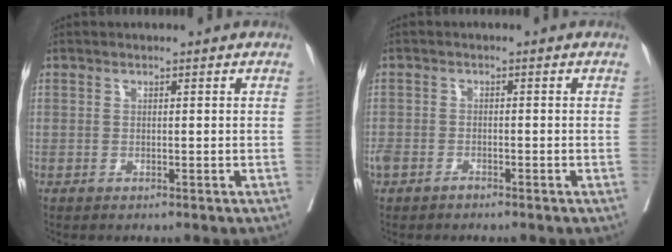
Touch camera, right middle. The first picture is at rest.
{"total": 3.3, "force": [-2.3, 1.9, 1.3], "torque": [-0.028, 0.001, -0.042]}